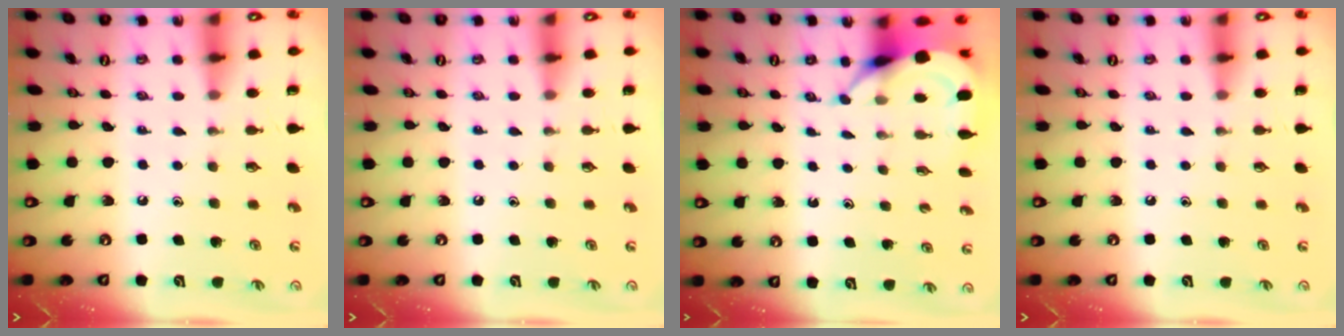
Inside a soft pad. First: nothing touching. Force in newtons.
{"total": 0.0}
{"total": 4.6, "press": 4.6, "slide": 0.5}
{"total": 0.0}